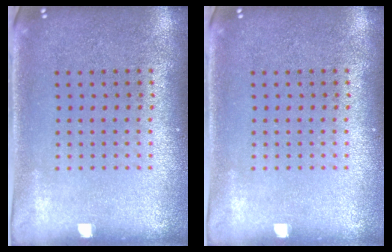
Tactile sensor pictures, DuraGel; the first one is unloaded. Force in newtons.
{"total": 0.0}